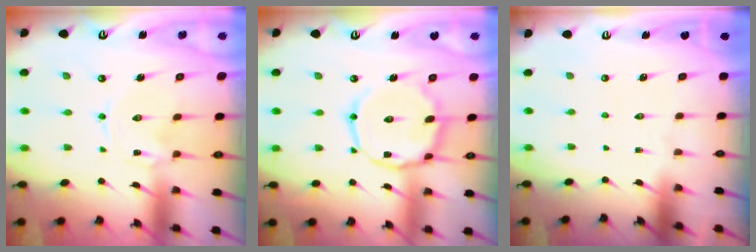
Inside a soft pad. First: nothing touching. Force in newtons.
{"total": 14.9, "press": 14.8, "slide": 0.8}
{"total": 0.0}